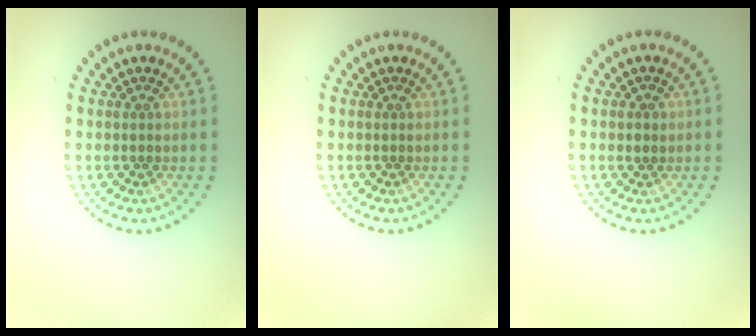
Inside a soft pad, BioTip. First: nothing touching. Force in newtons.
{"total": 0.0}
{"total": 0.5, "press": 0.4, "slide": 0.3}